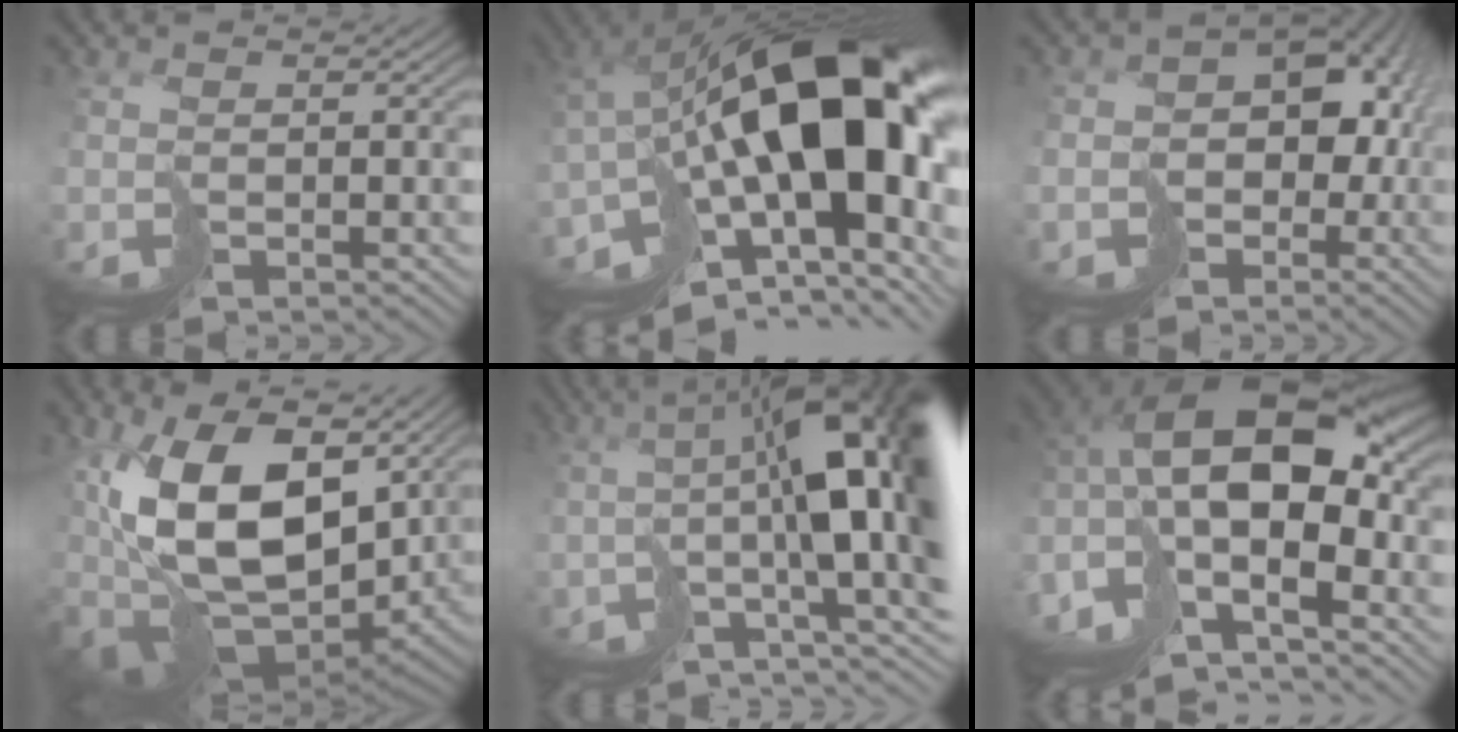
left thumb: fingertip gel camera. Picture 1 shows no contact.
{"total": 20.1, "force": [-0.8, 10.4, 17.1], "torque": [-0.296, -0.036, 0.016]}
{"total": 9.3, "force": [-2.2, 7.1, 5.5], "torque": [-0.067, -0.017, -0.036]}
{"total": 17.3, "force": [3.0, 9.3, 14.3], "torque": [-0.295, -0.020, 0.065]}
{"total": 14.3, "force": [0.7, 3.4, 13.9], "torque": [-0.213, 0.000, 0.021]}
{"total": 17.0, "force": [-2.3, 8.6, 14.5], "torque": [-0.293, -0.010, -0.026]}